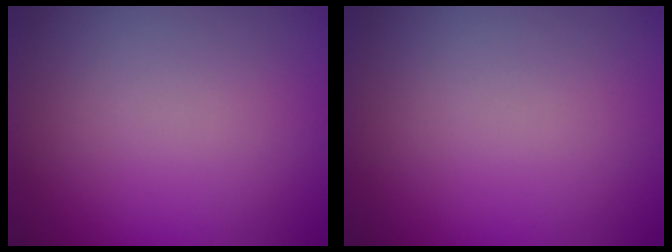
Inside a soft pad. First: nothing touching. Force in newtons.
{"total": 0.0}